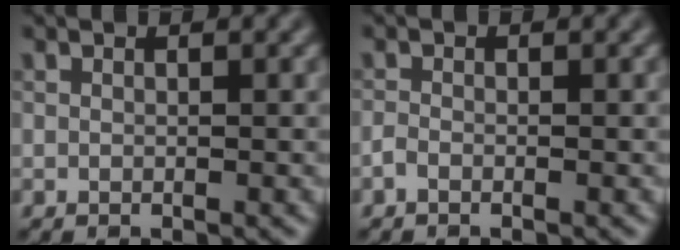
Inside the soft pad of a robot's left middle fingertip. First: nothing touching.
{"total": 0.7, "force": [-0.5, 0.3, 0.4], "torque": [-0.009, -0.002, -0.013]}